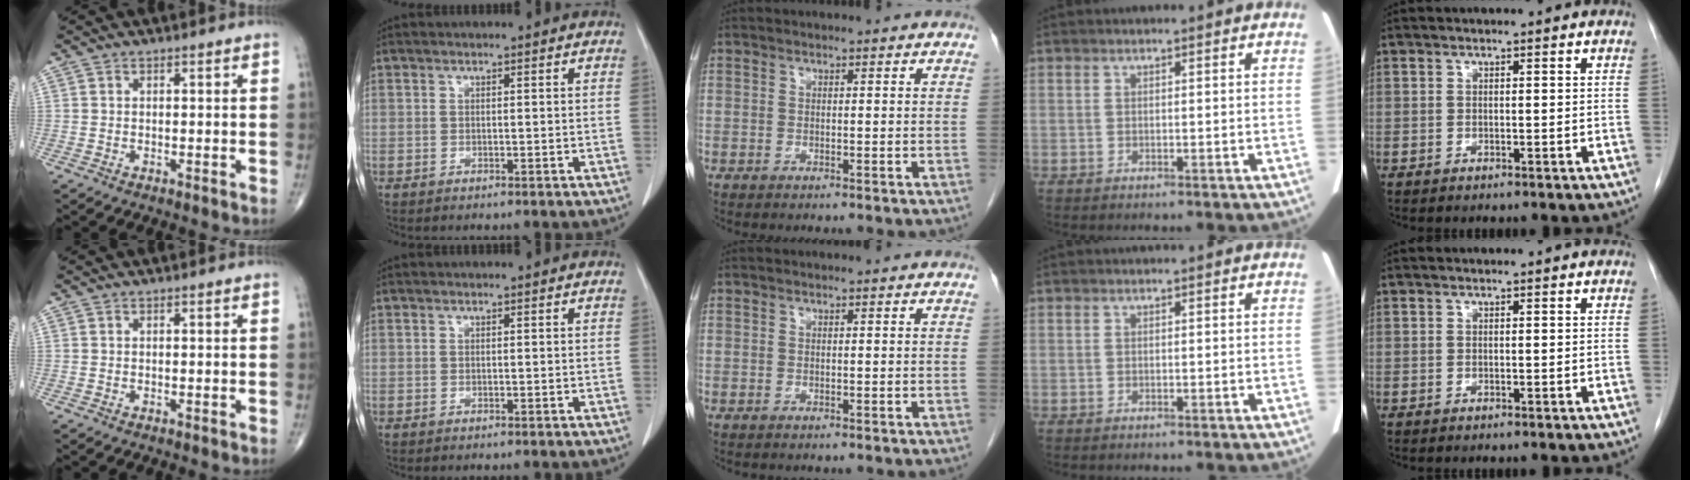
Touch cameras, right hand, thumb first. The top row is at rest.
{}